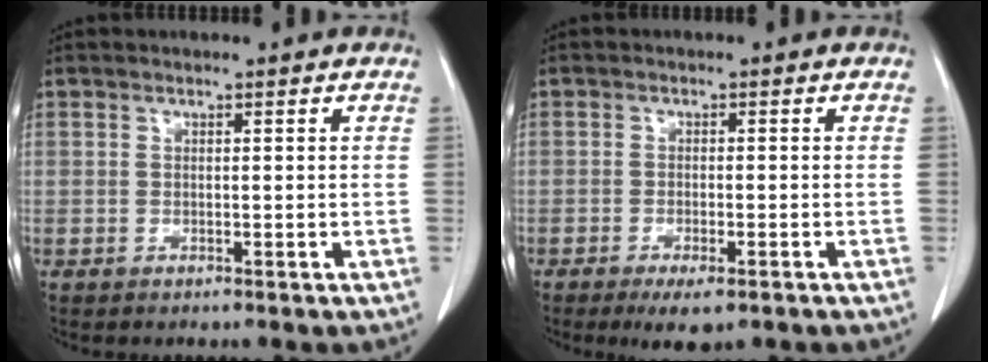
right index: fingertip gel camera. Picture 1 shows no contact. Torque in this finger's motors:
{"motor_torque": [0.49, -0.42, 0.15, 0.03]}